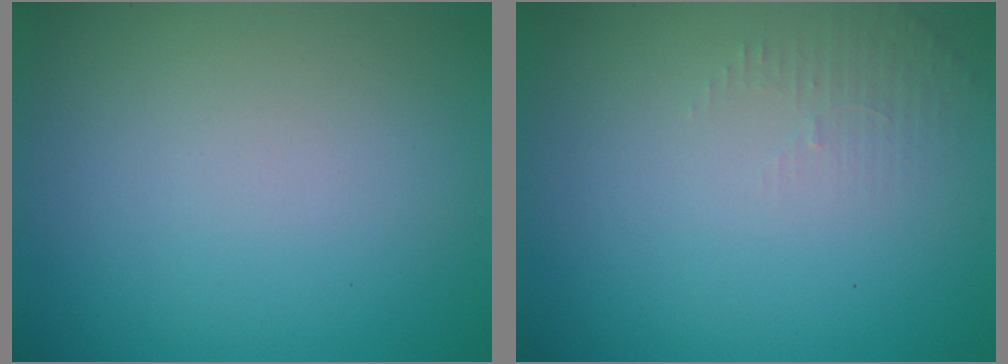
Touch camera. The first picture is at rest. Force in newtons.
{"total": 1.3, "press": 1.2, "slide": 0.3}